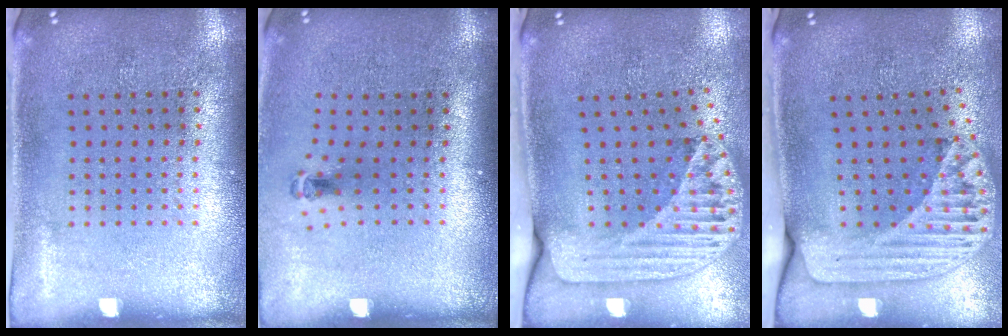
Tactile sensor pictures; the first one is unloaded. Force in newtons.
{"total": 0.6, "press": 0.3, "slide": 0.5}
{"total": 2.7, "press": 1.8, "slide": 1.9}
{"total": 2.4, "press": 1.7, "slide": 1.6}